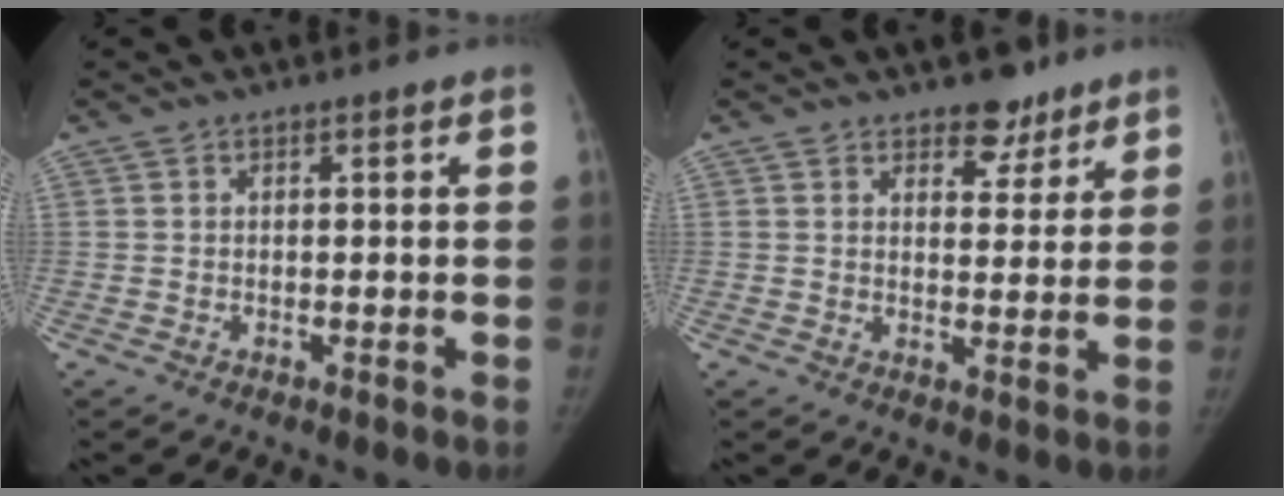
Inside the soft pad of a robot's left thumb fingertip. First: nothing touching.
{"total": 5.5, "force": [4.2, 3.0, 2.0], "torque": [0.004, -0.027, 0.061]}